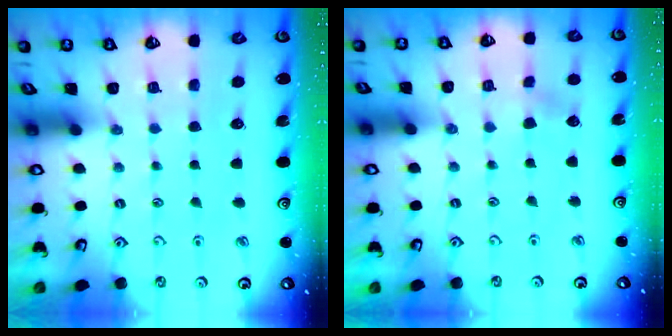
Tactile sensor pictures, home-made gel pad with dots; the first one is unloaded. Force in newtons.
{"total": 2.1, "press": 2.1, "slide": 0.3}